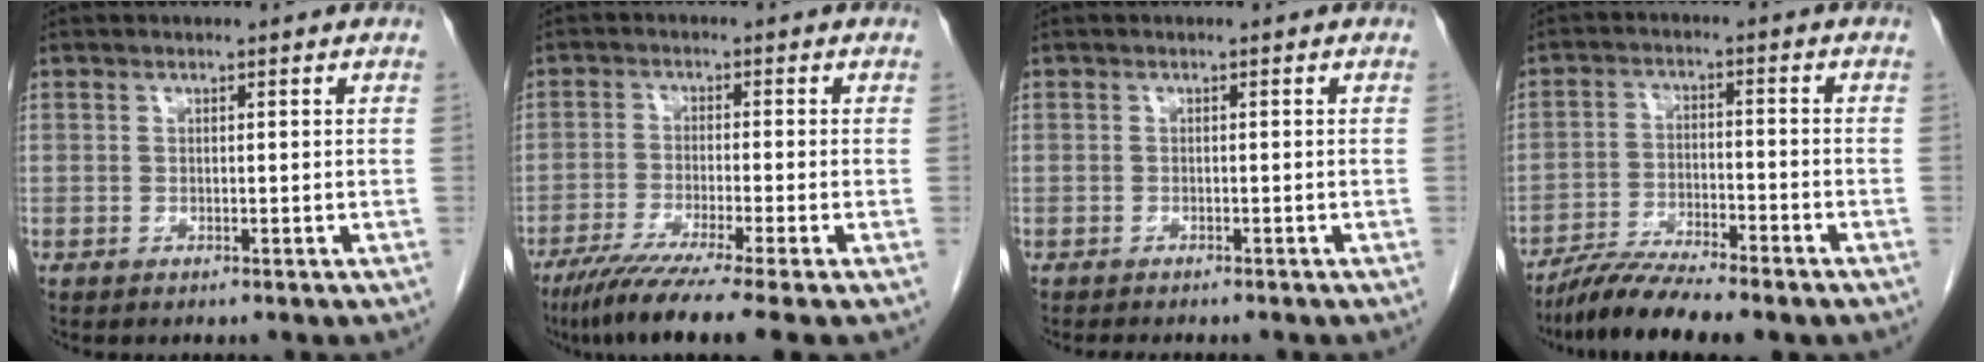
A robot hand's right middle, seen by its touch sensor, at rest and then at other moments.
{"total": 10.3, "force": [-7.7, -1.4, 6.8], "torque": [-0.101, -0.032, -0.122]}
{"total": 2.9, "force": [-2.5, 0.7, 1.3], "torque": [-0.020, -0.008, -0.029]}
{"total": 8.2, "force": [-7.0, 0.4, 4.3], "torque": [-0.076, -0.019, -0.121]}